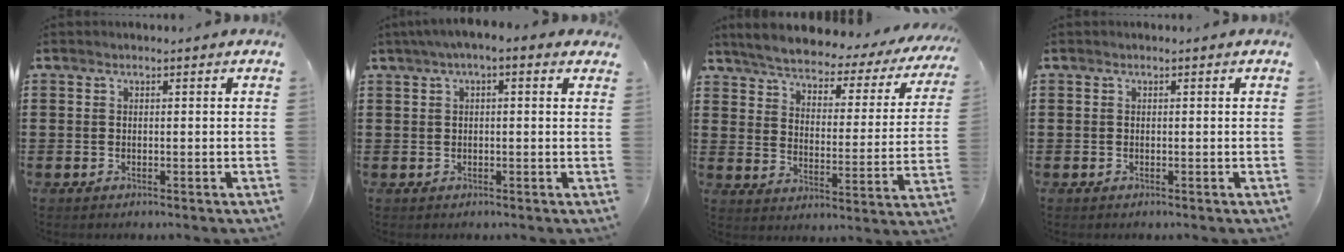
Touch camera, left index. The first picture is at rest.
{"total": 2.0, "force": [0.5, 0.4, 1.9], "torque": [-0.035, 0.004, 0.006]}
{"total": 4.2, "force": [4.0, 0.5, 1.1], "torque": [-0.046, -0.033, 0.061]}
{"total": 0.0}